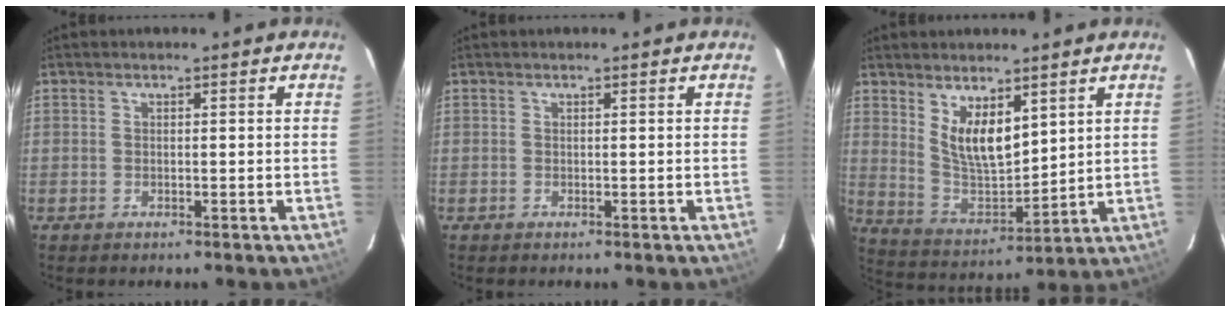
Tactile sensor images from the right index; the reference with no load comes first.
{"total": 0.0}
{"total": 9.9, "force": [5.0, 4.3, 7.4], "torque": [-0.130, -0.011, 0.110]}